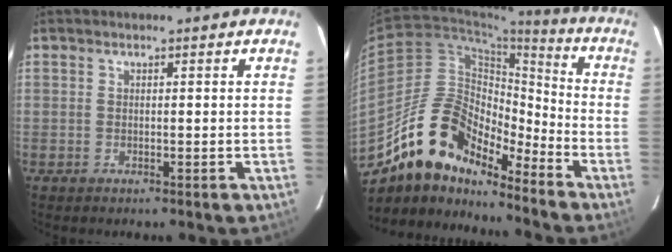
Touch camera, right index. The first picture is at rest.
{"total": 16.8, "force": [-13.4, 6.8, 7.6], "torque": [-0.135, 0.016, -0.248]}